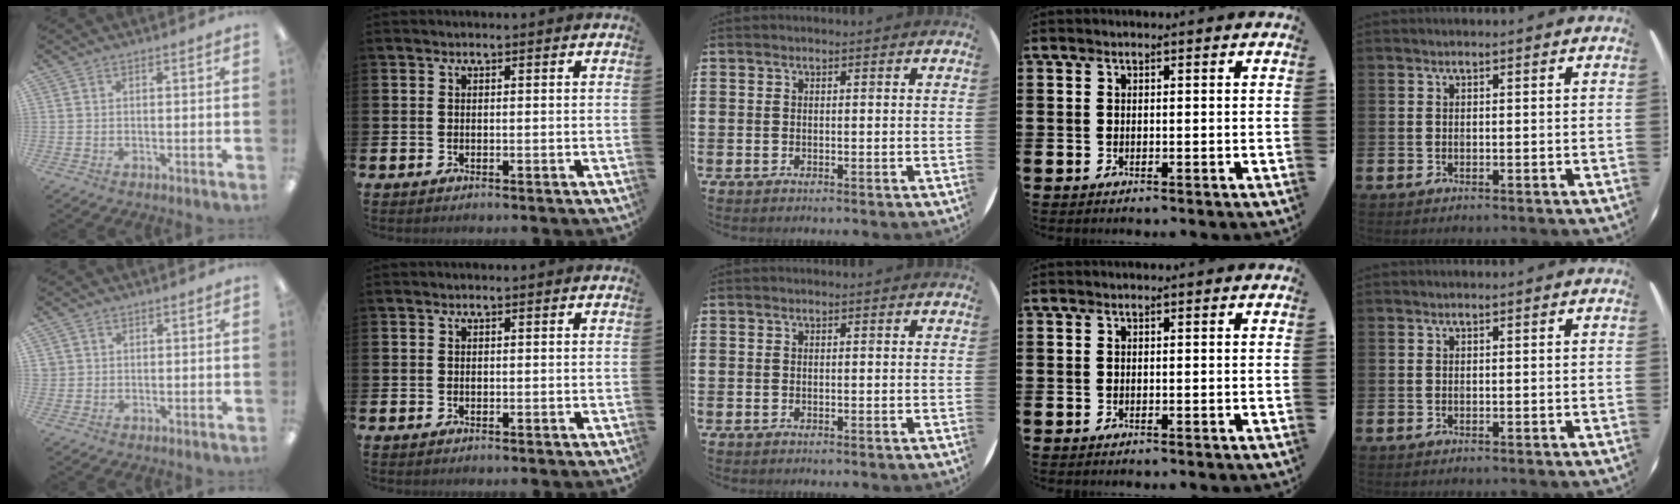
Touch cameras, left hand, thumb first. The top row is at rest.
{"thumb": {"total": 1.3, "force": [0.5, 1.2, 0.0], "torque": [-0.002, 0.002, 0.009]}}